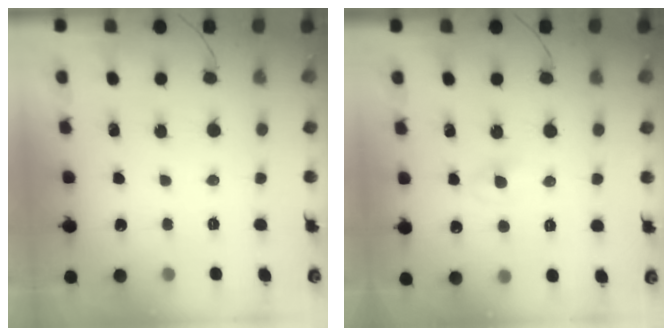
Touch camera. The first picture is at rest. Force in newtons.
{"total": 1.3, "press": 1.0, "slide": 0.8}